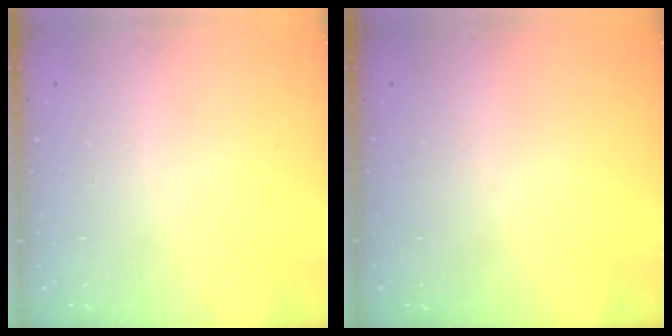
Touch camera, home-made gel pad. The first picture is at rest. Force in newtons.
{"total": 0.0}